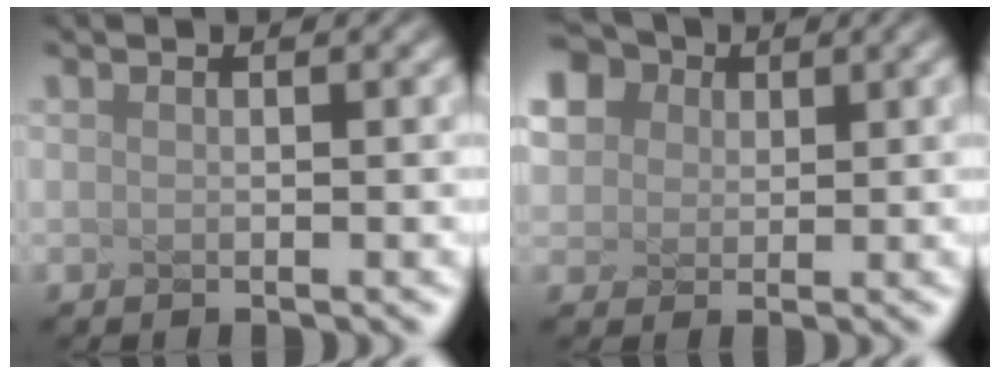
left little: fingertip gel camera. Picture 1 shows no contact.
{"total": 5.3, "force": [2.6, 4.2, 1.8], "torque": [-0.100, 0.019, 0.079]}